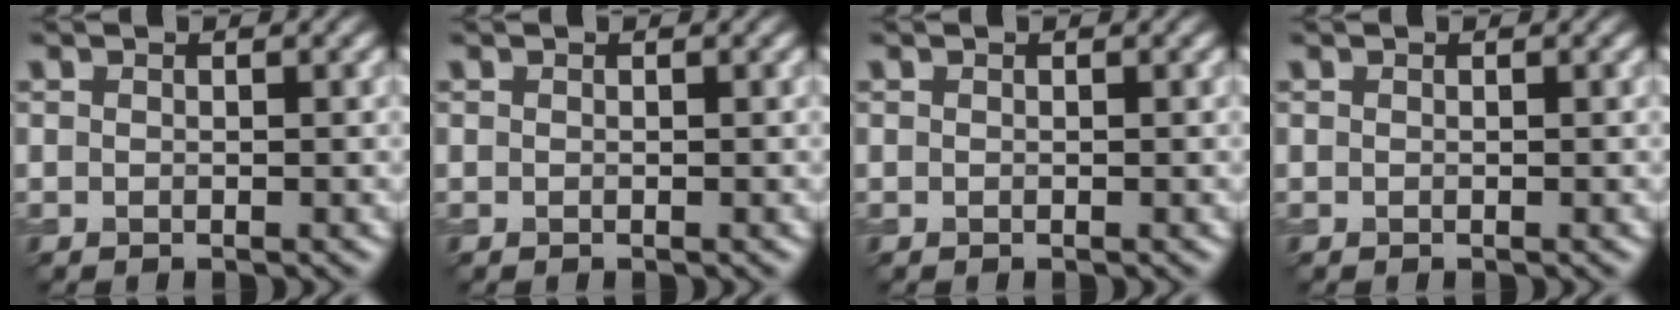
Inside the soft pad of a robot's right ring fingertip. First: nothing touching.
{"total": 0.0}
{"total": 0.0}
{"total": 0.0}